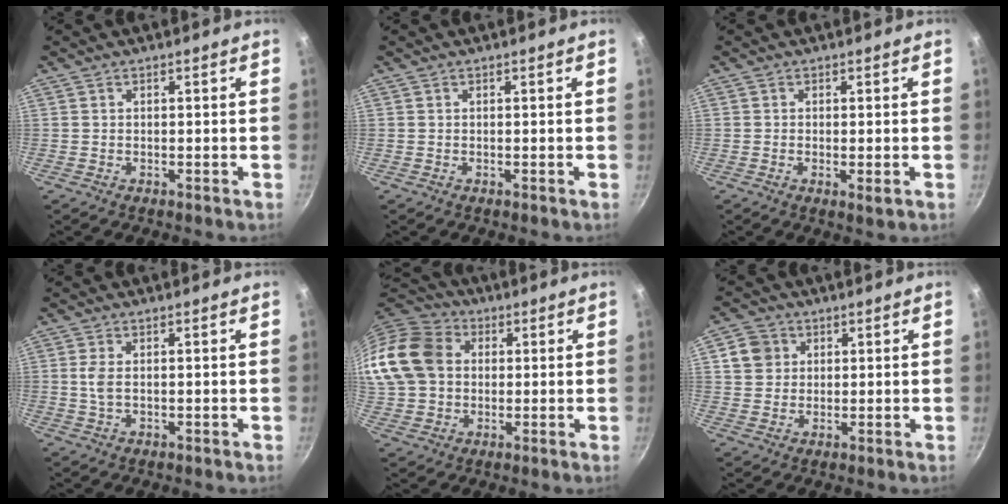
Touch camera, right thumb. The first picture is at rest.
{"total": 0.0}
{"total": 1.8, "force": [-0.4, 0.5, 1.7], "torque": [-0.031, -0.007, -0.007]}
{"total": 2.8, "force": [0.1, 1.3, 2.5], "torque": [-0.057, 0.002, 0.002]}
{"total": 18.1, "force": [2.8, 14.6, 10.3], "torque": [-0.197, 0.026, 0.043]}
{"total": 5.7, "force": [1.8, 5.1, 1.7], "torque": [0.000, 0.008, 0.028]}